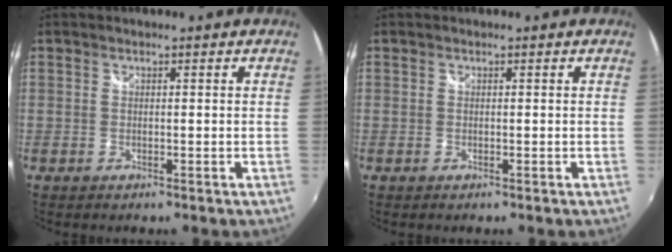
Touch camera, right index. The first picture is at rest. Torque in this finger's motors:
{"motor_torque": [-0.08, -0.06, 0.00, 0.01]}